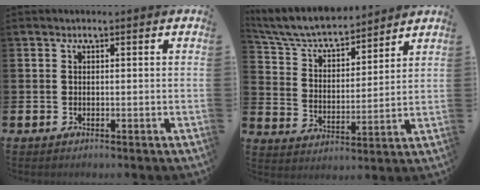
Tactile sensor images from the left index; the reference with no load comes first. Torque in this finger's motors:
{"motor_torque": [1.10, -1.04, 0.22, 0.17]}